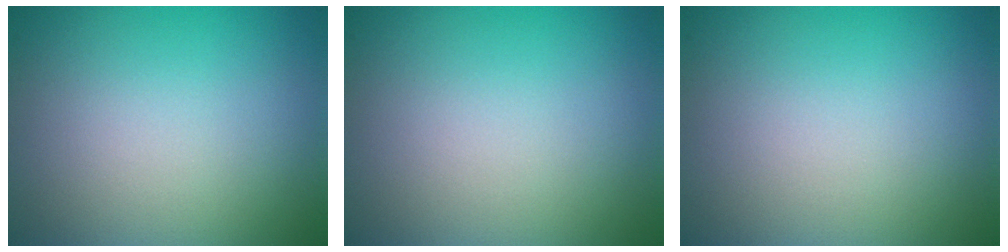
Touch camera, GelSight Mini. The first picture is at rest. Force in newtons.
{"total": 0.0}
{"total": 0.0}